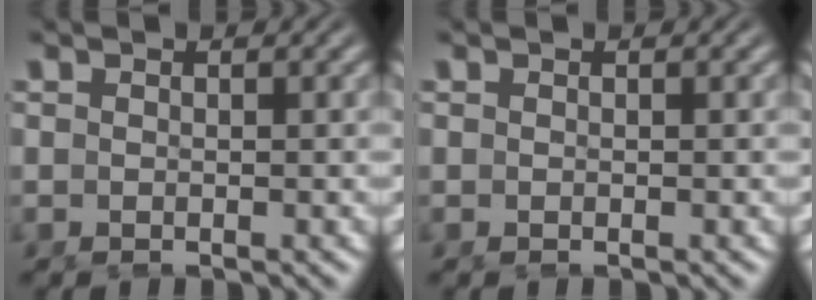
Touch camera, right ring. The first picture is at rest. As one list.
[{"total": 0.0}]